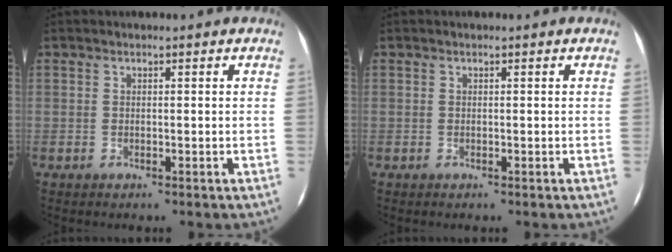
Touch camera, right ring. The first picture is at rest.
{"total": 0.0}